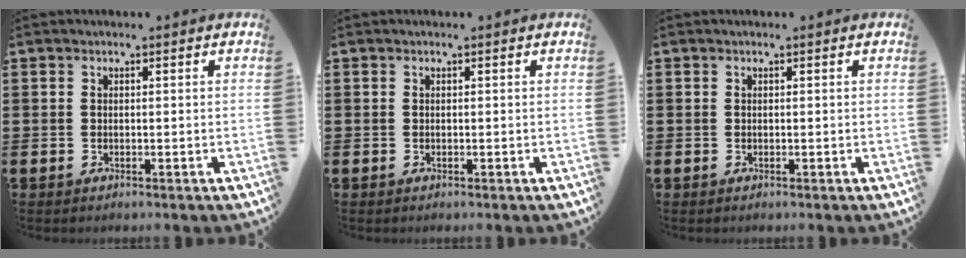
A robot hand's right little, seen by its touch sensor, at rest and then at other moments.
{"total": 0.0}
{"total": 0.0}